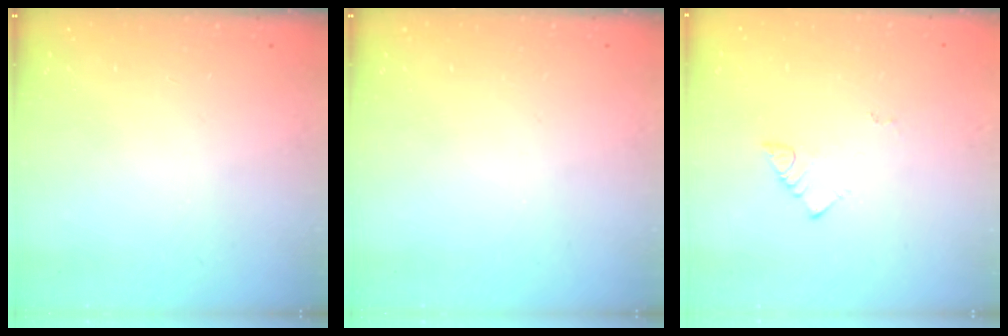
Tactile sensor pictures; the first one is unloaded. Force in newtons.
{"total": 0.0}
{"total": 2.7, "press": 2.7, "slide": 0.6}